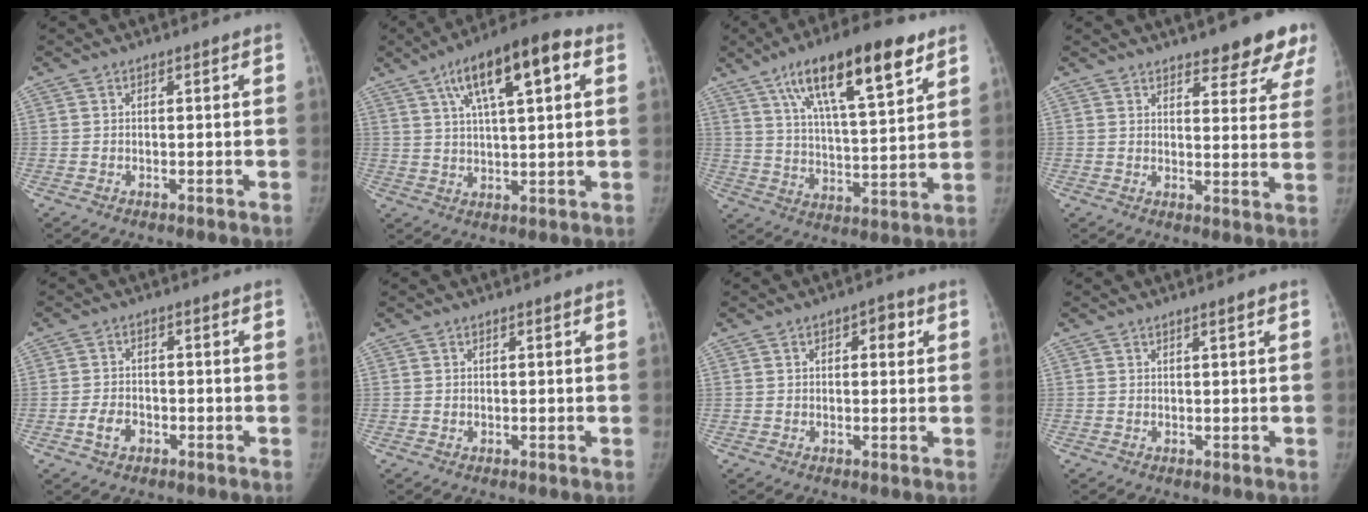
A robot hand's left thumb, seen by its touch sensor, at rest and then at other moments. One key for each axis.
{"total": 15.1, "fx": 6.2, "fy": 4.8, "fz": 12.9, "tx": -0.192, "ty": 0.006, "tz": 0.093}
{"total": 20.5, "fx": 11.5, "fy": 6.1, "fz": 15.8, "tx": -0.236, "ty": -0.029, "tz": 0.192}
{"total": 11.8, "fx": 8.8, "fy": 3.8, "fz": 6.9, "tx": -0.041, "ty": -0.045, "tz": 0.096}
{"total": 3.8, "fx": -1.8, "fy": 2.6, "fz": 2.1, "tx": -0.033, "ty": 0.017, "tz": -0.032}
{"total": 0.0}
{"total": 3.7, "fx": 1.2, "fy": 2.1, "fz": 2.9, "tx": -0.023, "ty": 0.002, "tz": 0.013}
{"total": 1.1, "fx": 0.6, "fy": -0.1, "fz": 0.9, "tx": -0.014, "ty": -0.001, "tz": 0.010}